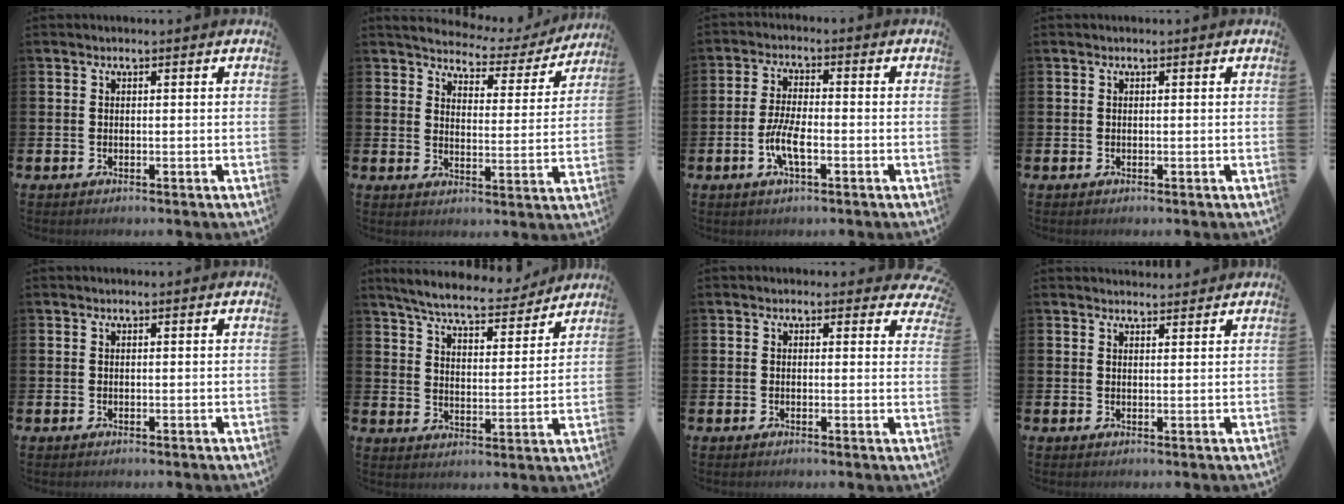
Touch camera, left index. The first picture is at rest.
{"total": 4.2, "force": [4.0, 1.2, 0.5], "torque": [-0.027, -0.038, 0.060]}
{"total": 4.7, "force": [-1.5, 1.4, 4.3], "torque": [-0.095, 0.001, -0.031]}
{"total": 0.0}
{"total": 0.0}
{"total": 7.1, "force": [6.7, 1.0, 2.0], "torque": [-0.059, -0.045, 0.115]}
{"total": 1.2, "force": [0.7, 0.9, 0.2], "torque": [-0.002, 0.004, 0.009]}
{"total": 1.9, "force": [1.9, 0.3, 0.0], "torque": [0.009, -0.013, 0.033]}